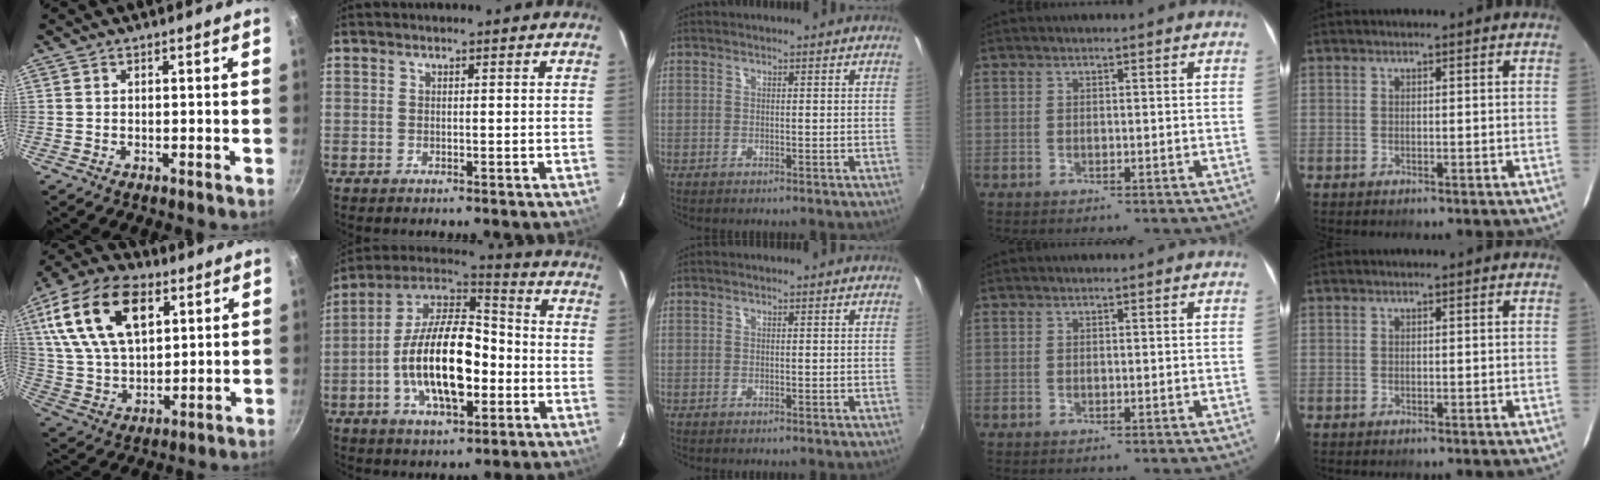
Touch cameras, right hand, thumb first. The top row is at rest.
{"thumb": {"total": 21.0, "force": [7.9, 12.4, 15.0], "torque": [-0.267, -0.009, 0.145]}, "index": {"total": 18.7, "force": [-4.3, 8.5, 16.1], "torque": [-0.304, 0.007, -0.081]}}